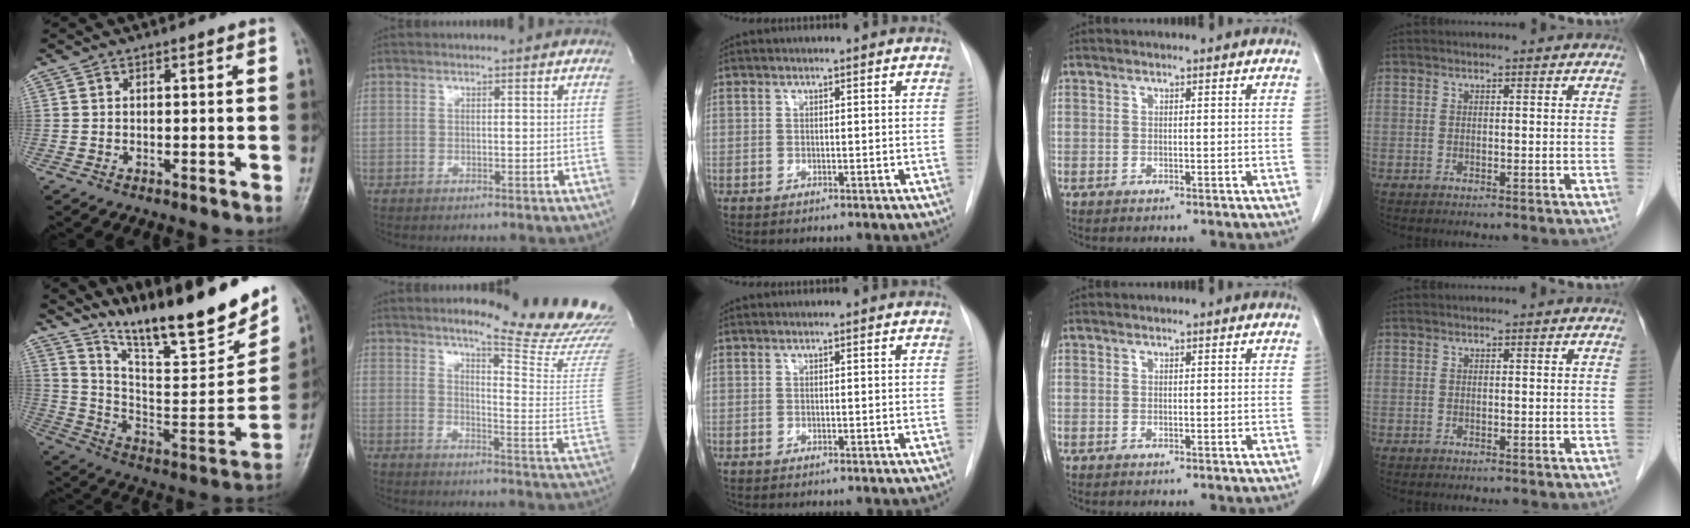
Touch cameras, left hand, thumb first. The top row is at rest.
{"thumb": {"total": 23.9, "force": [18.0, 4.3, 15.1], "torque": [-0.209, -0.091, 0.302]}, "index": {"total": 19.0, "force": [17.2, -0.3, 8.0], "torque": [-0.112, -0.121, 0.200]}}